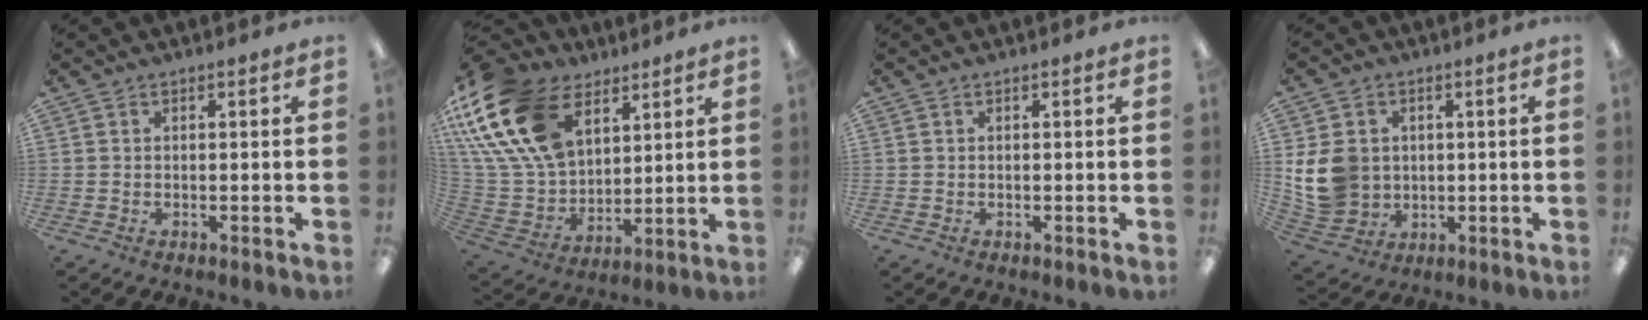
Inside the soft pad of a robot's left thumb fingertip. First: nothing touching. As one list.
[{"total": 25.4, "force": [12.0, 16.3, 15.4], "torque": [-0.350, -0.047, 0.218]}, {"total": 0.0}, {"total": 11.5, "force": [1.2, 10.2, 5.2], "torque": [-0.120, 0.010, 0.031]}]